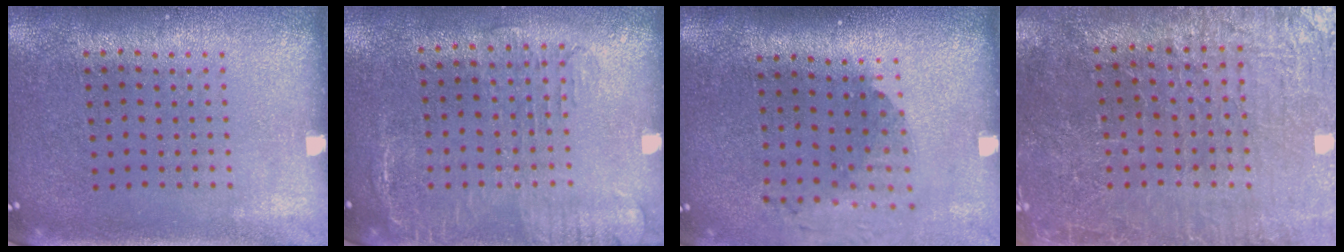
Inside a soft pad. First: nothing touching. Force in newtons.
{"total": 1.9, "press": 1.5, "slide": 1.2}
{"total": 1.8, "press": 1.4, "slide": 1.2}
{"total": 3.3, "press": 3.3, "slide": 0.4}